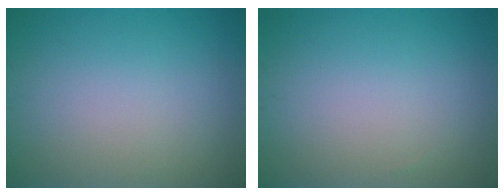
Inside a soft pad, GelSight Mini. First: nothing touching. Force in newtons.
{"total": 0.0}